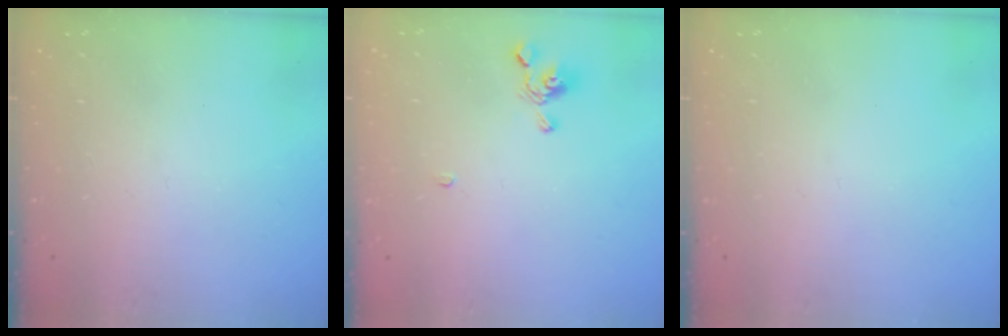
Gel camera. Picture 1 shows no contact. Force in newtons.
{"total": 2.9, "press": 2.8, "slide": 0.5}
{"total": 0.0}